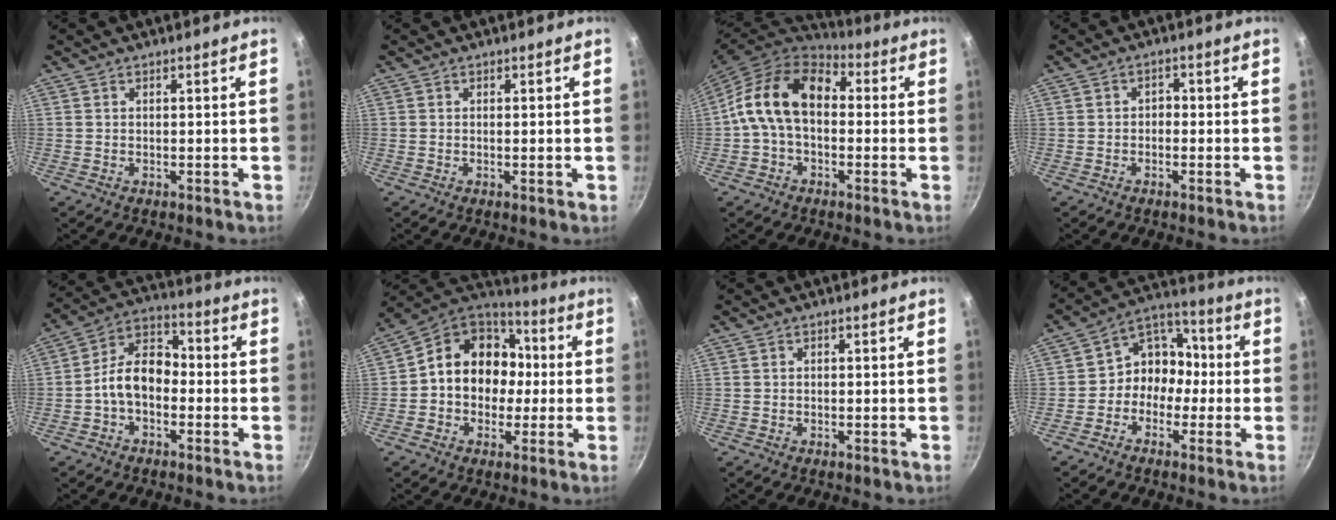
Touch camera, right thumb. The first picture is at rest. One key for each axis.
{"total": 0.8, "fx": -0.1, "fy": 0.0, "fz": 0.8, "tx": -0.013, "ty": -0.002, "tz": -0.002}
{"total": 14.3, "fx": 0.5, "fy": 9.7, "fz": 10.5, "tx": -0.167, "ty": 0.038, "tz": -0.012}
{"total": 1.8, "fx": -0.7, "fy": 1.4, "fz": 0.9, "tx": -0.006, "ty": 0.012, "tz": -0.016}
{"total": 9.8, "fx": -2.3, "fy": 6.5, "fz": 6.9, "tx": -0.093, "ty": 0.045, "tz": -0.058}
{"total": 16.0, "fx": 0.3, "fy": 13.4, "fz": 8.7, "tx": -0.095, "ty": 0.046, "tz": -0.010}
{"total": 0.0}
{"total": 9.5, "fx": -1.7, "fy": 8.0, "fz": 4.8, "tx": -0.024, "ty": 0.048, "tz": -0.051}